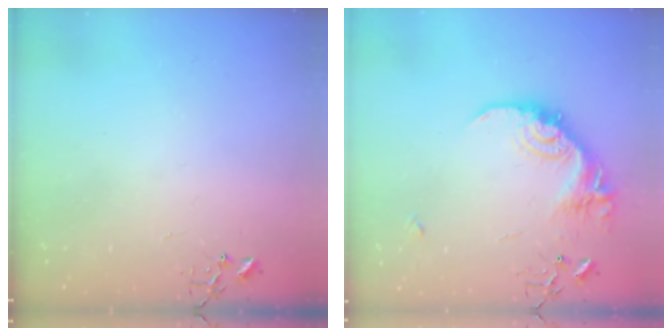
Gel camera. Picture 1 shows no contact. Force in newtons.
{"total": 18.0, "press": 17.9, "slide": 1.1}